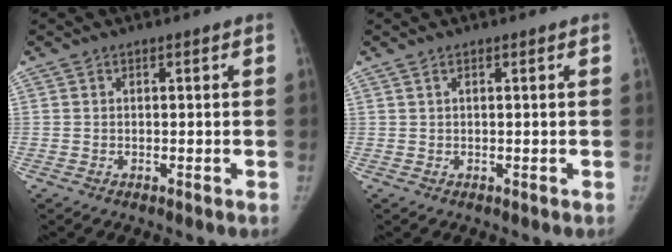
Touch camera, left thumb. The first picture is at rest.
{"total": 0.5, "force": [0.3, 0.0, 0.4], "torque": [-0.012, 0.005, 0.007]}